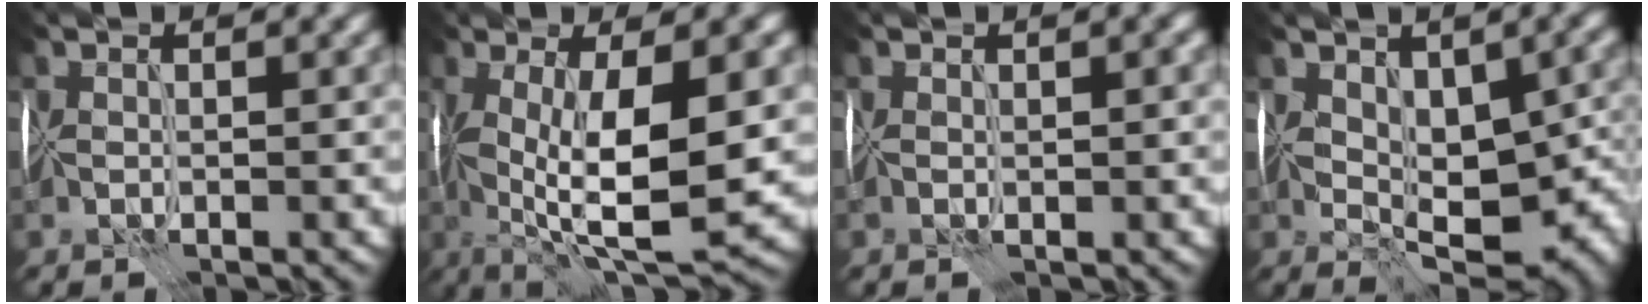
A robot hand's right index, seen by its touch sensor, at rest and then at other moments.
{"total": 11.2, "force": [-0.8, 3.3, 10.6], "torque": [-0.175, -0.014, -0.010]}
{"total": 0.8, "force": [0.1, 0.4, 0.7], "torque": [-0.012, 0.003, 0.002]}
{"total": 9.4, "force": [0.2, 5.6, 7.5], "torque": [-0.108, -0.021, 0.013]}